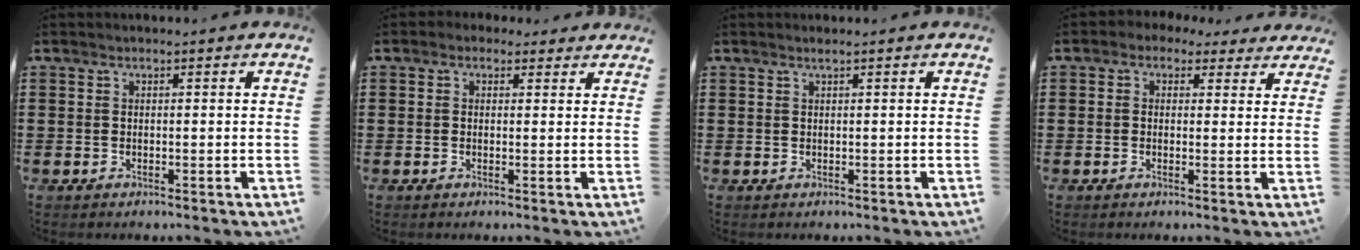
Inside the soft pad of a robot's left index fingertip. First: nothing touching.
{"total": 1.5, "force": [0.9, 1.1, 0.4], "torque": [-0.013, 0.007, 0.017]}
{"total": 0.6, "force": [0.4, -0.1, 0.4], "torque": [-0.006, -0.001, 0.008]}
{"total": 1.8, "force": [1.0, 1.3, 0.8], "torque": [-0.022, 0.007, 0.017]}